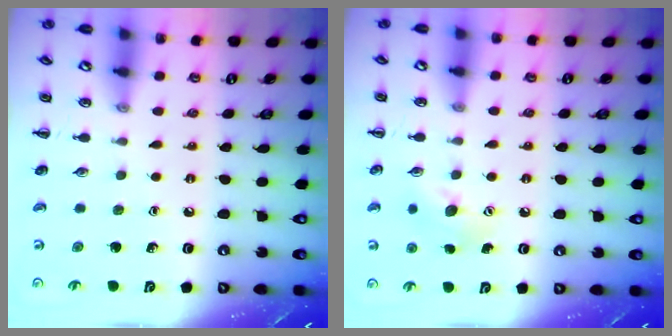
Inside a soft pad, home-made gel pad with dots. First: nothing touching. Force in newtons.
{"total": 6.8, "press": 6.6, "slide": 1.3}